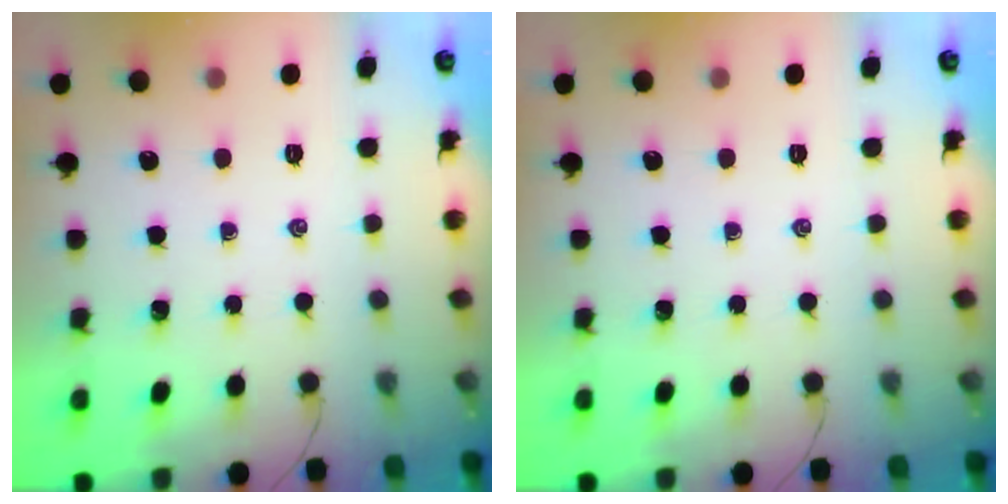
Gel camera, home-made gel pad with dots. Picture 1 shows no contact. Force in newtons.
{"total": 0.0}